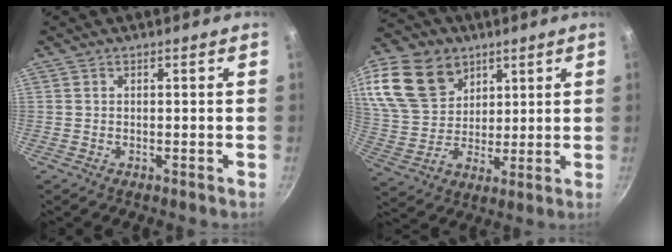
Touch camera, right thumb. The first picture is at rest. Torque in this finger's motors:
{"motor_torque": [-0.17, 0.74, 0.41, -0.22, 0.20]}